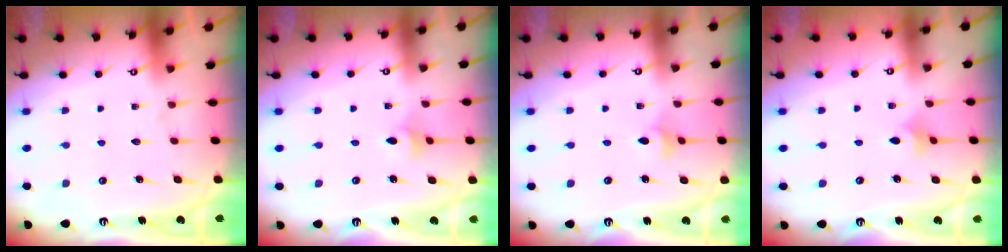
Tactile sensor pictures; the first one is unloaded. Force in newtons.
{"total": 3.1, "press": 3.0, "slide": 0.6}
{"total": 3.2, "press": 3.1, "slide": 0.6}
{"total": 3.7, "press": 3.6, "slide": 0.8}